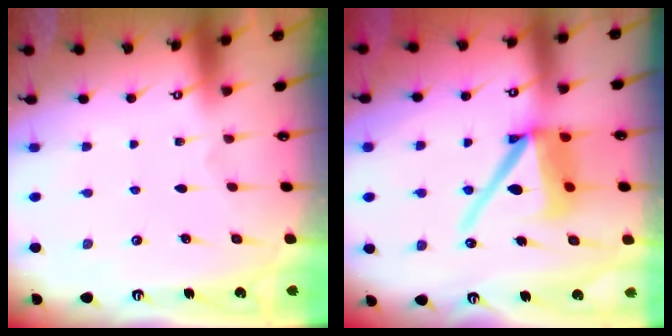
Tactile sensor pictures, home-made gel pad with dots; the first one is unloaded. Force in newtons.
{"total": 14.2, "press": 14.1, "slide": 1.7}